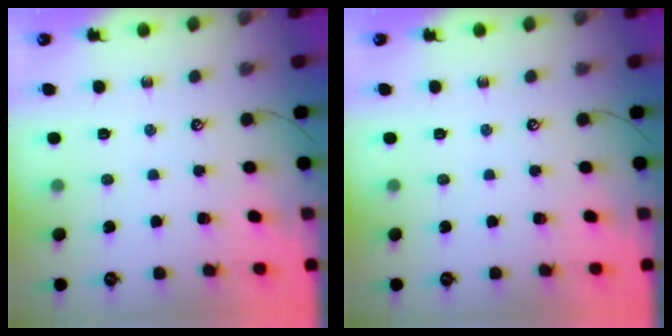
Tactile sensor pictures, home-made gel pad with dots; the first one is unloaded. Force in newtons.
{"total": 0.0}